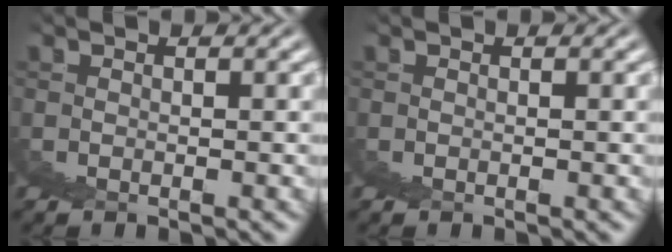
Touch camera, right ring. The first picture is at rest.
{"total": 0.0}